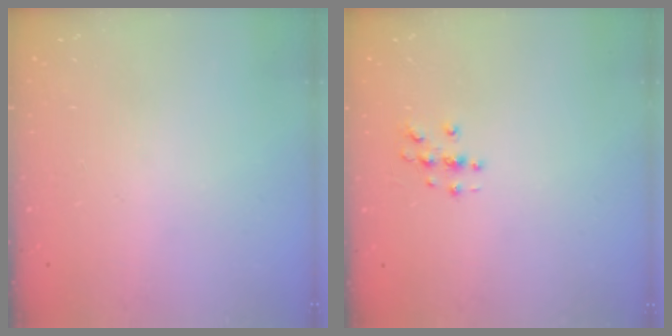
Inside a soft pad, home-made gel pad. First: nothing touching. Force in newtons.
{"total": 2.8, "press": 2.8, "slide": 0.3}